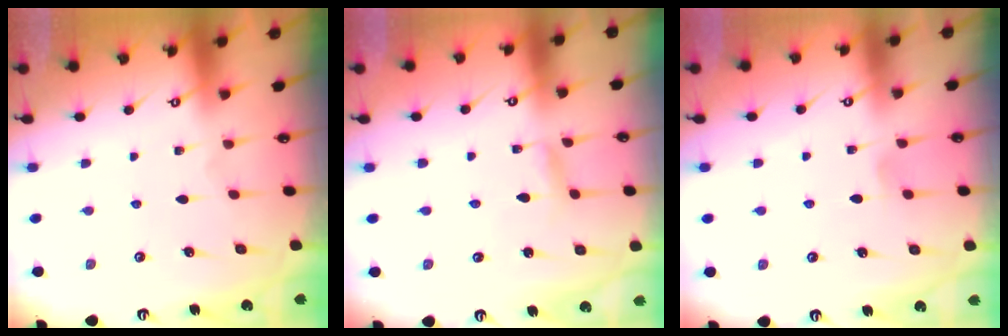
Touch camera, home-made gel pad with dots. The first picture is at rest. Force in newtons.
{"total": 2.2, "press": 2.2, "slide": 0.1}
{"total": 3.1, "press": 3.1, "slide": 0.4}